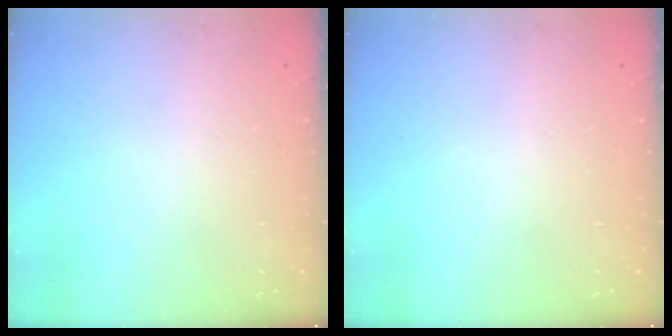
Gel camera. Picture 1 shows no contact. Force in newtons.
{"total": 0.0}